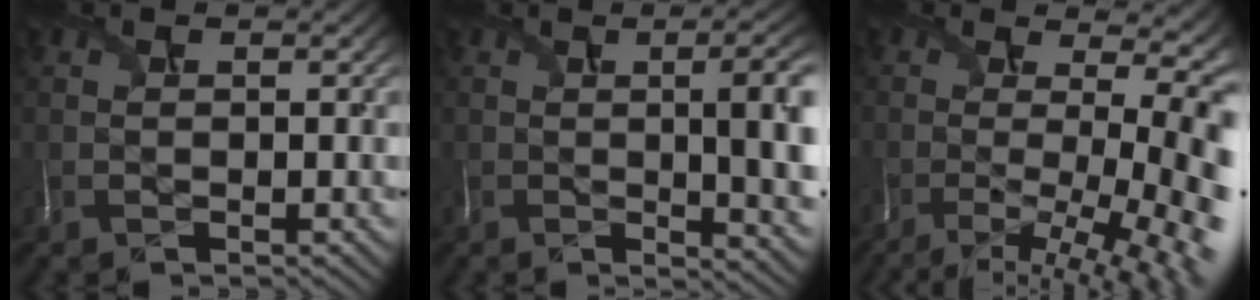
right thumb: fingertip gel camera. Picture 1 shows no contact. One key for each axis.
{"total": 11.5, "fx": -0.2, "fy": 4.4, "fz": 10.6, "tx": -0.112, "ty": 0.010, "tz": 0.009}
{"total": 12.9, "fx": -2.0, "fy": 4.6, "fz": 11.9, "tx": -0.133, "ty": -0.017, "tz": -0.017}